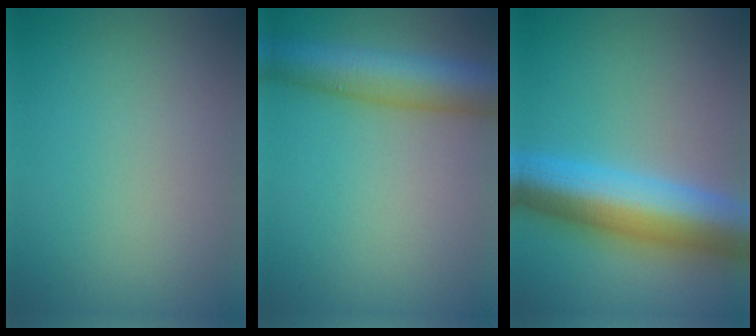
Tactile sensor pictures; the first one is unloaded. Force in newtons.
{"total": 7.3, "press": 7.3, "slide": 0.3}
{"total": 10.4, "press": 10.4, "slide": 0.2}